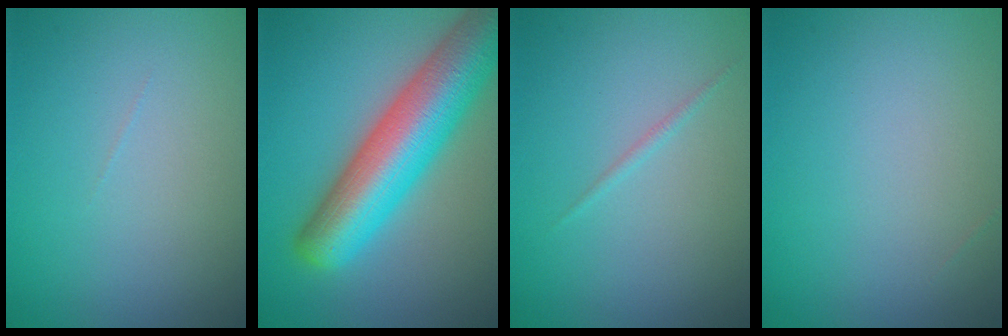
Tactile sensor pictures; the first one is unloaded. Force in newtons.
{"total": 10.3, "press": 10.3, "slide": 0.4}
{"total": 0.5, "press": 0.5, "slide": 0.0}
{"total": 0.0}